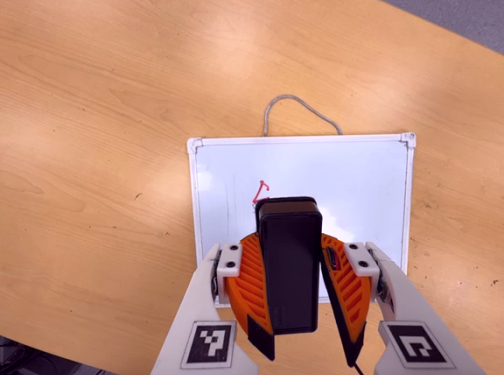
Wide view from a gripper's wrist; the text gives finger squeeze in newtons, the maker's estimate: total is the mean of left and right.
{"total": 9.3, "left": 9.5, "right": 9.2}